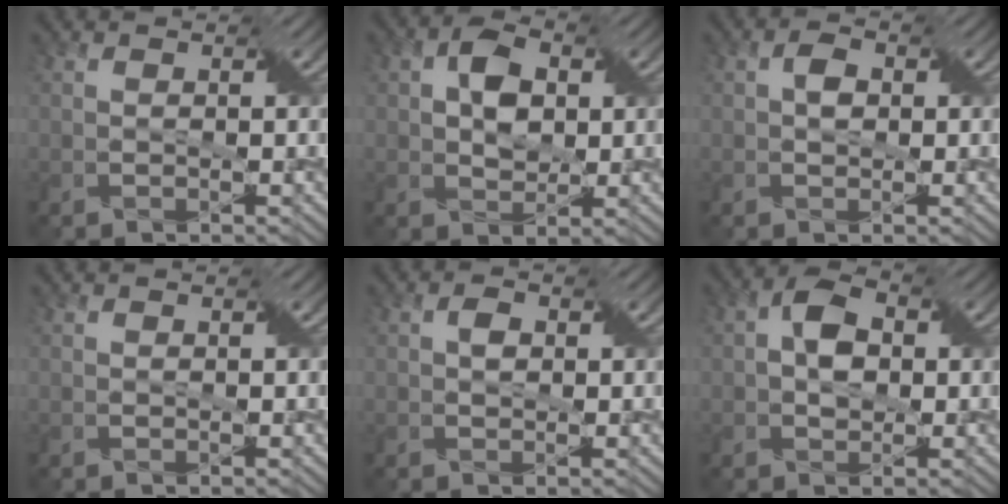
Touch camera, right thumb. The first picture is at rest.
{"total": 5.1, "force": [1.0, 3.5, 3.6], "torque": [-0.066, 0.006, 0.012]}
{"total": 2.0, "force": [0.1, 1.4, 1.4], "torque": [-0.027, 0.004, -0.002]}
{"total": 0.0}
{"total": 1.4, "force": [0.2, 1.0, 1.0], "torque": [-0.019, 0.004, 0.000]}
{"total": 4.3, "force": [0.2, 3.0, 3.1], "torque": [-0.056, 0.006, -0.005]}